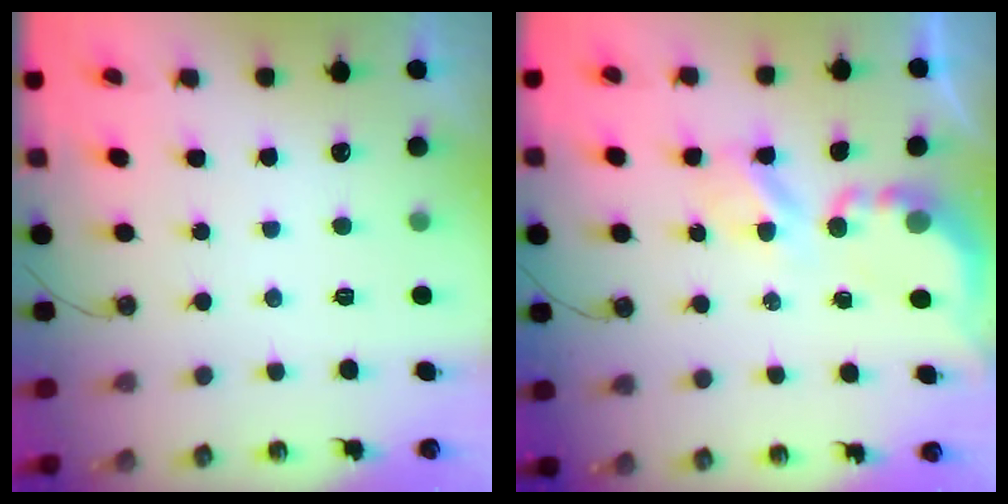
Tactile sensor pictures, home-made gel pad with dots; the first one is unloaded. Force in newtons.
{"total": 4.9, "press": 4.8, "slide": 0.4}